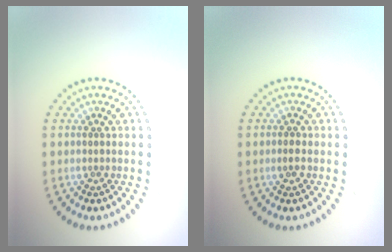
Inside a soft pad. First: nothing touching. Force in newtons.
{"total": 1.0, "press": 1.0, "slide": 0.4}